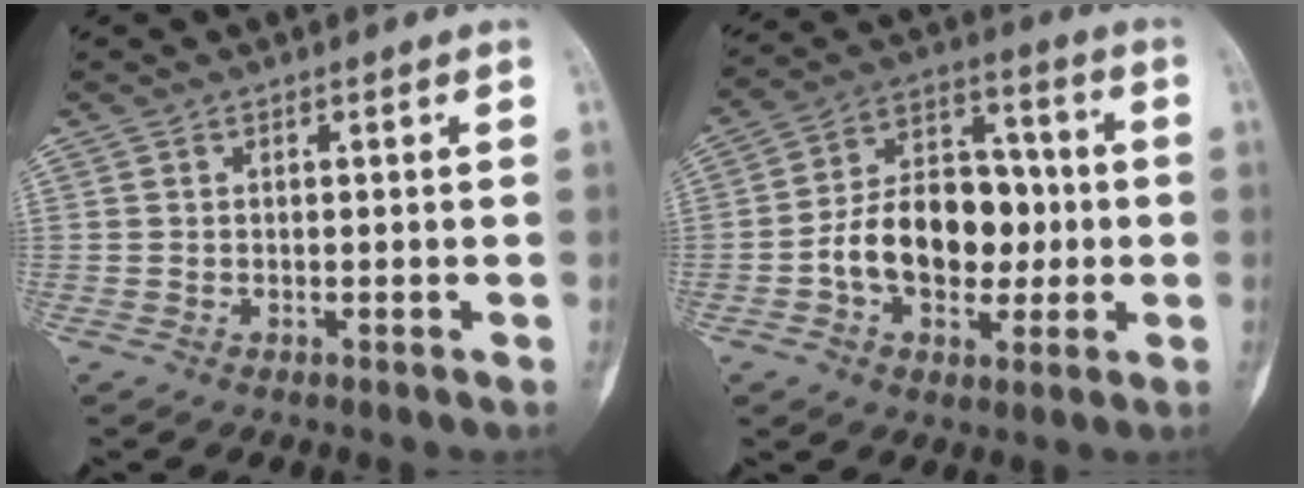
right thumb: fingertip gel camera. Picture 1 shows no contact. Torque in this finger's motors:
{"motor_torque": [1.75, 1.81, 0.76, -0.66, 0.11]}